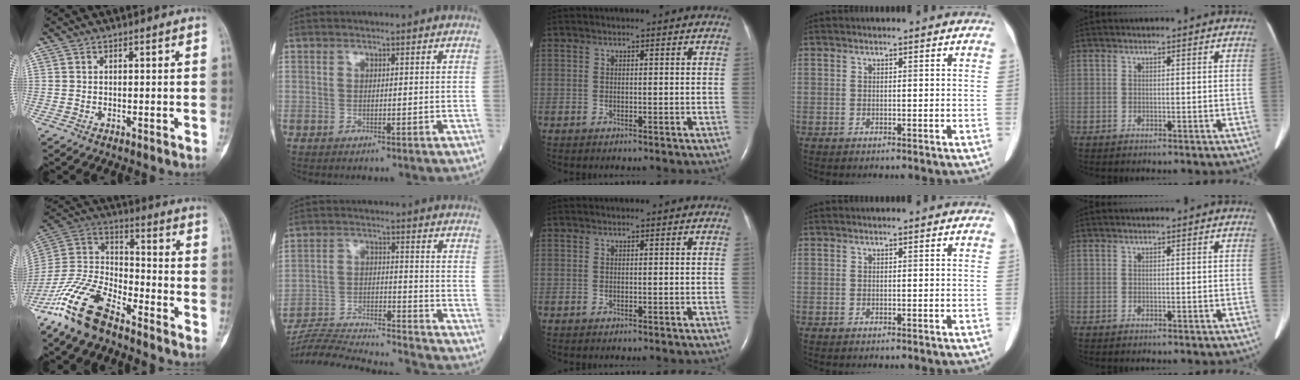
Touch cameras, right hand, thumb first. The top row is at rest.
{"thumb": {"total": 15.8, "force": [-11.4, 6.1, 9.1], "torque": [-0.184, 0.060, -0.225]}, "index": {"total": 19.7, "force": [-18.9, -0.3, 5.4], "torque": [-0.114, -0.013, -0.296]}}